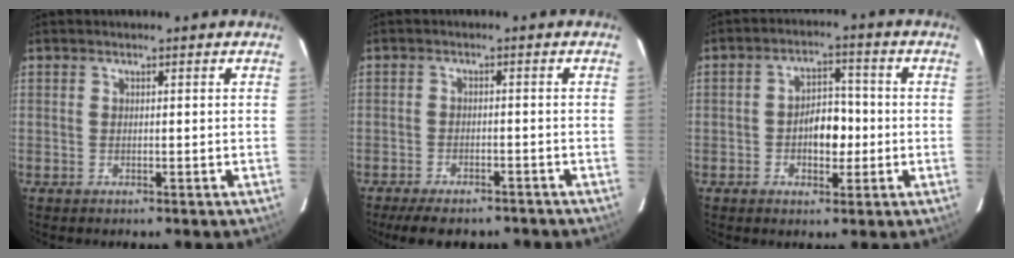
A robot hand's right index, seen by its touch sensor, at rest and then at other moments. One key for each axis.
{"total": 10.2, "fx": -8.4, "fy": 3.4, "fz": 4.7, "tx": -0.104, "ty": -0.016, "tz": -0.121}
{"total": 6.5, "fx": -1.3, "fy": 4.0, "fz": 5.0, "tx": -0.089, "ty": 0.013, "tz": -0.016}